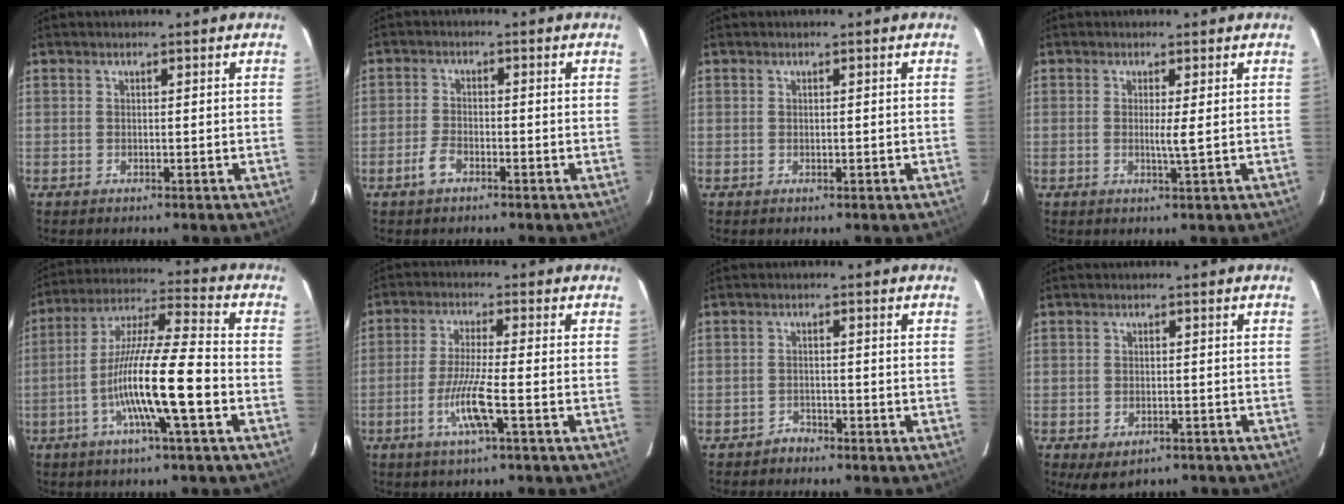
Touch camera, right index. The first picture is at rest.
{"total": 2.8, "force": [-1.8, 1.2, 1.7], "torque": [-0.040, 0.002, -0.034]}
{"total": 0.5, "force": [0.0, 0.2, 0.5], "torque": [-0.010, -0.002, 0.002]}
{"total": 2.0, "force": [0.1, -0.3, 2.0], "torque": [-0.036, -0.003, 0.000]}
{"total": 14.9, "force": [-4.4, 0.3, 14.2], "torque": [-0.264, 0.001, -0.085]}
{"total": 6.9, "force": [-2.5, -0.3, 6.4], "torque": [-0.127, -0.013, -0.049]}
{"total": 1.3, "force": [-1.2, 0.5, -0.1], "torque": [0.003, 0.001, -0.023]}
{"total": 4.6, "force": [-2.9, 2.6, 2.3], "torque": [-0.040, -0.007, -0.034]}